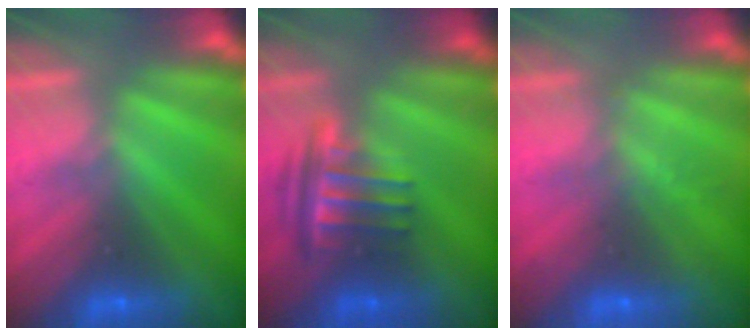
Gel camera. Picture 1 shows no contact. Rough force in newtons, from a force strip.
{"total": 3.7}
{"total": 2.0}